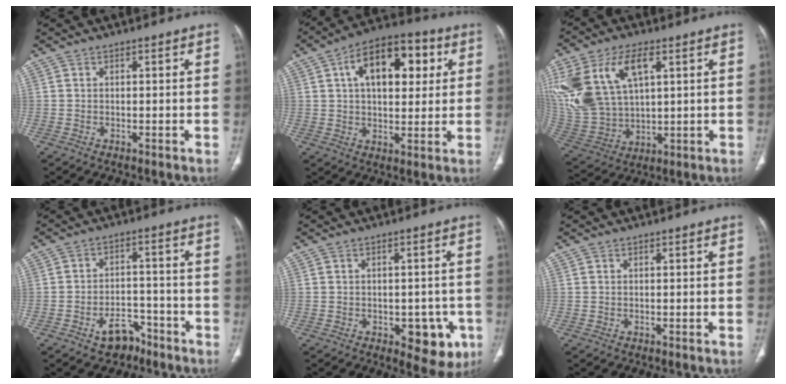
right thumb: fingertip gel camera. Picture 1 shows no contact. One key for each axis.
{"total": 16.3, "fx": 4.9, "fy": 9.1, "fz": 12.6, "tx": -0.159, "ty": 0.013, "tz": 0.073}
{"total": 22.3, "fx": 7.9, "fy": 13.1, "fz": 16.2, "tx": -0.367, "ty": -0.003, "tz": 0.163}
{"total": 6.5, "fx": -4.2, "fy": 4.2, "fz": 2.6, "tx": -0.018, "ty": 0.040, "tz": -0.060}
{"total": 8.6, "fx": -3.2, "fy": 4.7, "fz": 6.4, "tx": -0.039, "ty": 0.005, "tz": -0.031}
{"total": 0.0}